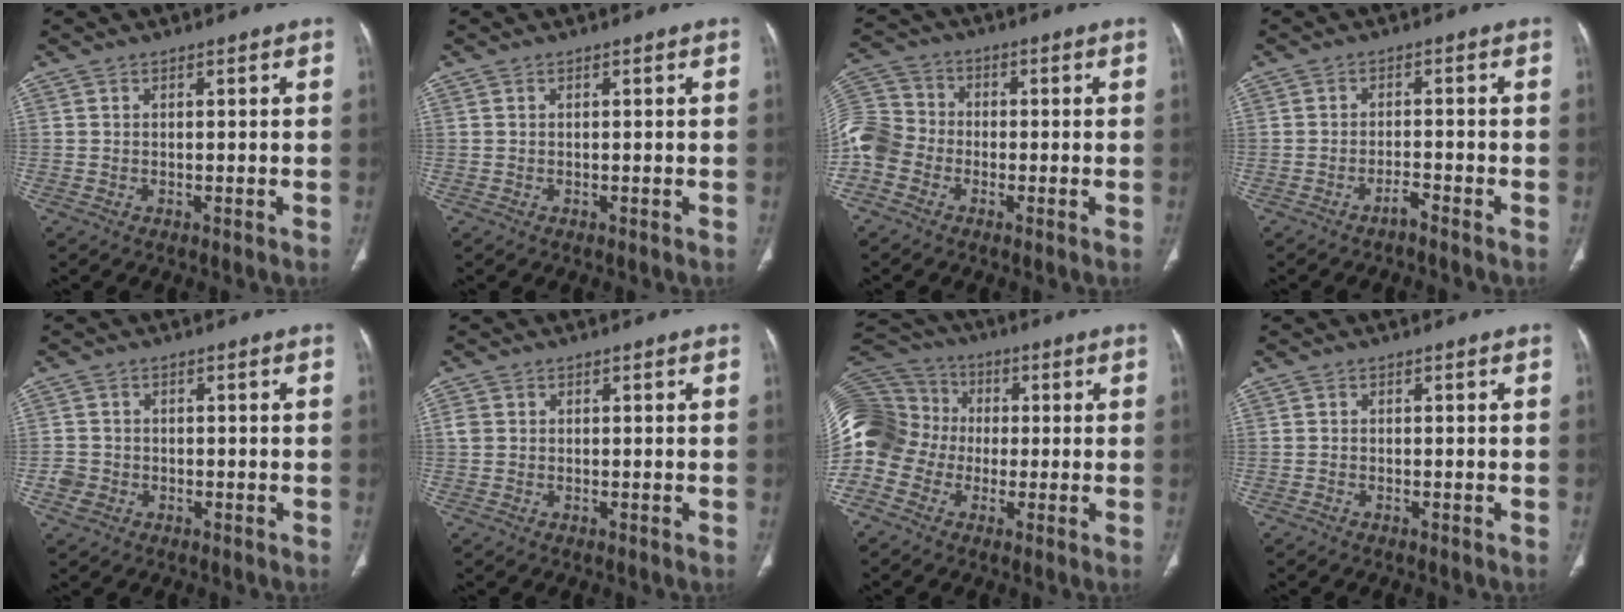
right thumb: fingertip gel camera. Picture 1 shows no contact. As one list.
[{"total": 0.0}, {"total": 10.0, "force": [-3.1, 8.2, 4.8], "torque": [-0.099, 0.028, -0.073]}, {"total": 1.7, "force": [-1.6, 0.1, 0.7], "torque": [-0.012, 0.013, -0.027]}, {"total": 3.1, "force": [-1.3, 2.6, 0.9], "torque": [-0.011, 0.011, -0.026]}, {"total": 1.5, "force": [-0.2, 1.4, 0.7], "torque": [-0.008, 0.003, -0.007]}, {"total": 20.3, "force": [-2.0, 17.4, 10.3], "torque": [-0.267, 0.057, -0.046]}, {"total": 0.0}]